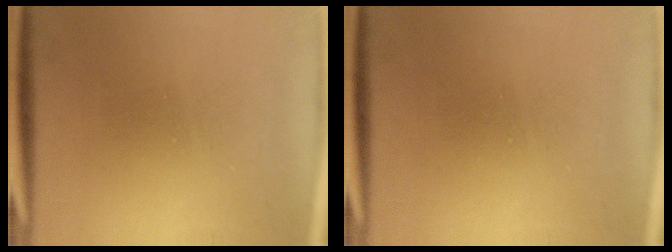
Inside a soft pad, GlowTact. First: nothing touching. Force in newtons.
{"total": 0.0}